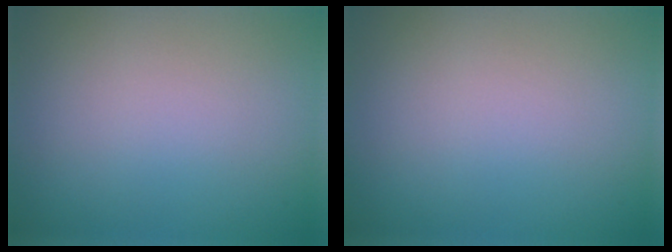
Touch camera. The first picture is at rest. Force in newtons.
{"total": 0.0}